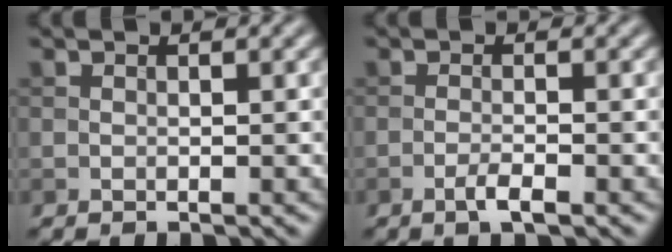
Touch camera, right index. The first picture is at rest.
{"total": 1.8, "force": [-1.0, 0.3, 1.5], "torque": [-0.026, 0.003, -0.021]}